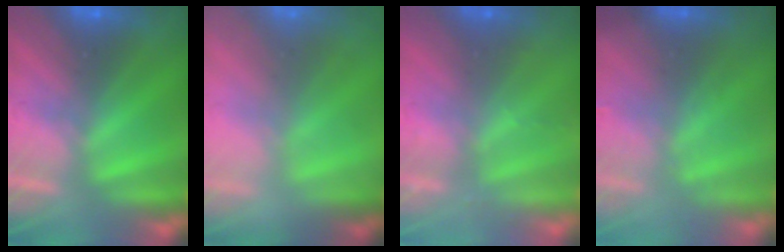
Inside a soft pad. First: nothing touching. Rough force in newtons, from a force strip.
{"total": 9.8}
{"total": 2.4}
{"total": 2.7}